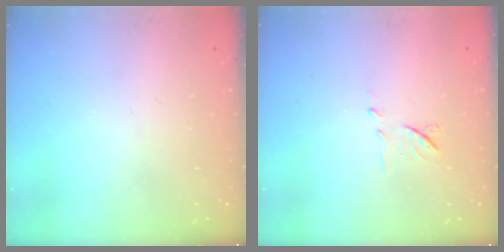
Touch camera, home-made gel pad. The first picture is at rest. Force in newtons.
{"total": 7.0, "press": 7.0, "slide": 0.6}